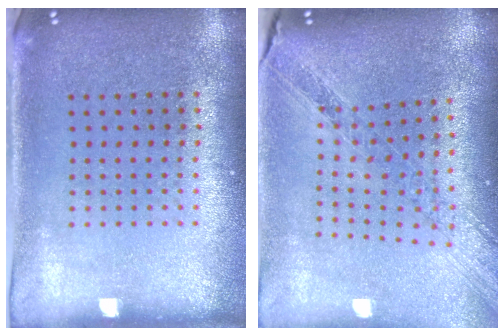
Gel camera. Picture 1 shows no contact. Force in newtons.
{"total": 1.2, "press": 1.2, "slide": 0.3}